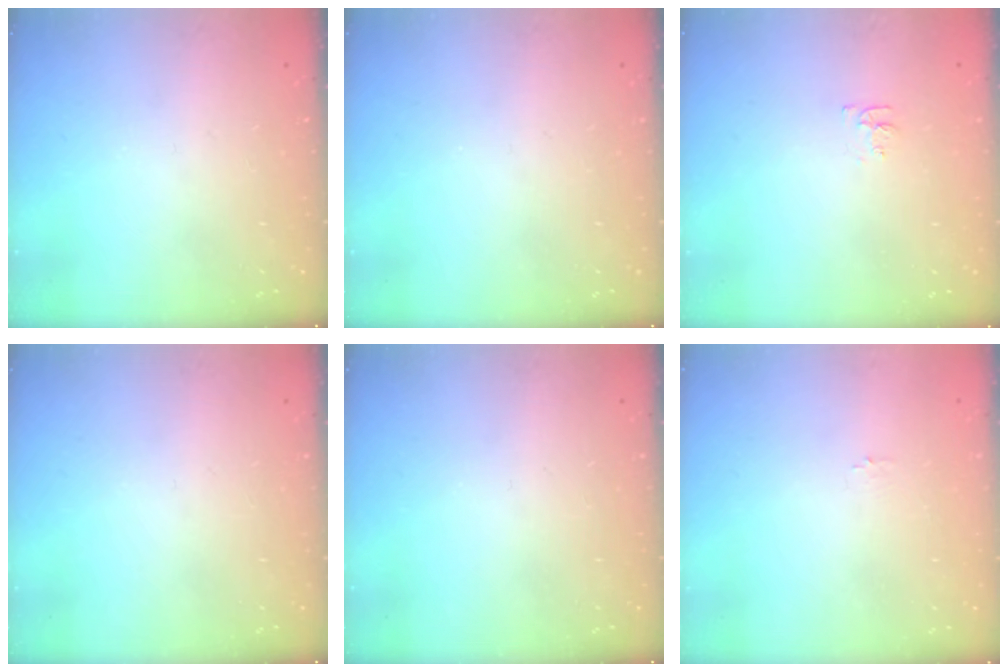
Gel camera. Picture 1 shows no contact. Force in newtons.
{"total": 0.0}
{"total": 3.8, "press": 3.7, "slide": 0.5}
{"total": 0.0}
{"total": 0.0}
{"total": 0.8, "press": 0.8, "slide": 0.2}